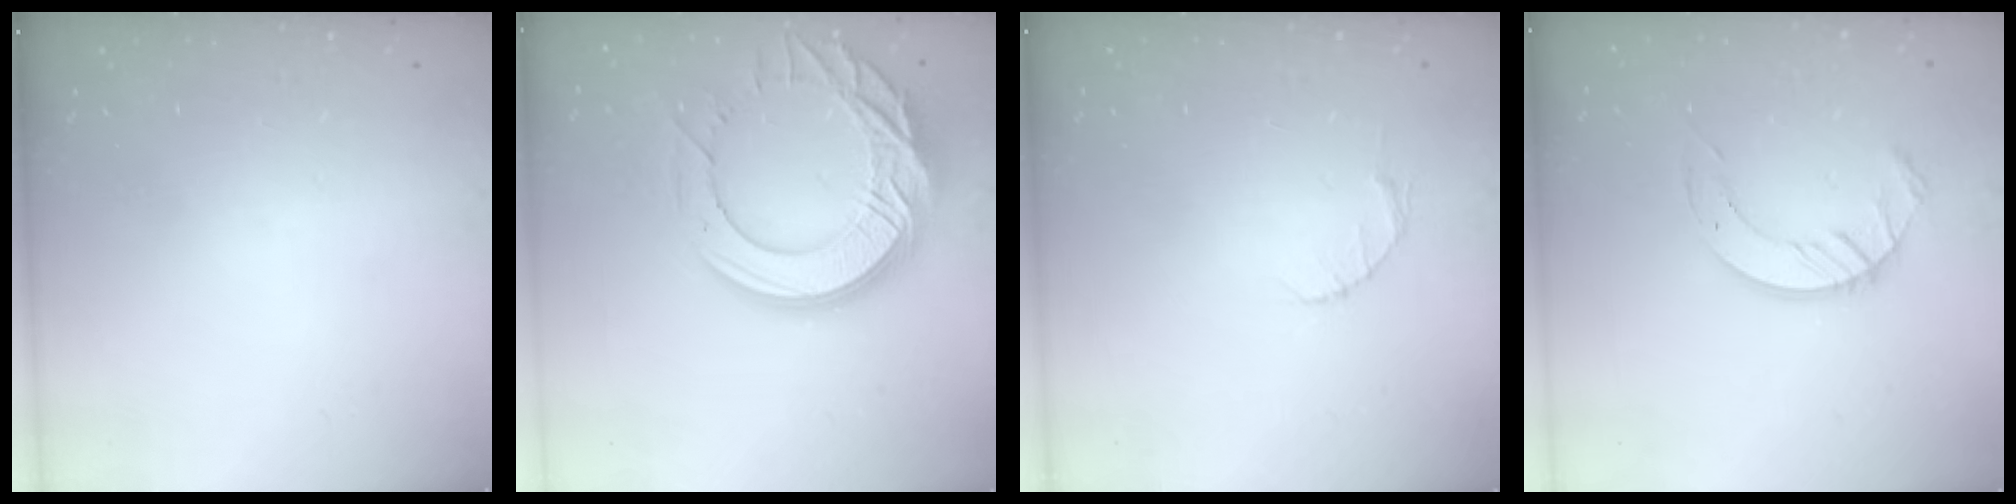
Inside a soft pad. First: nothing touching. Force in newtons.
{"total": 22.6, "press": 22.5, "slide": 2.2}
{"total": 2.6, "press": 2.6, "slide": 0.3}
{"total": 8.8, "press": 8.8, "slide": 0.9}